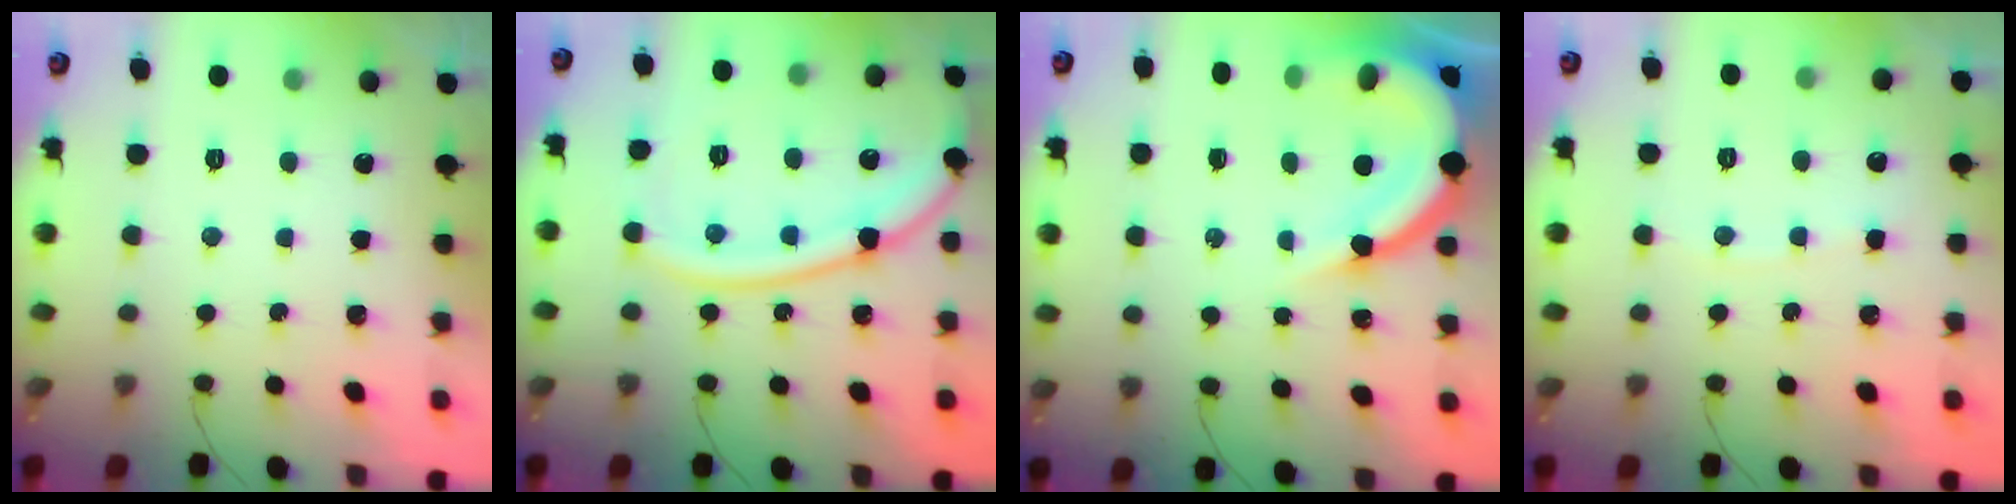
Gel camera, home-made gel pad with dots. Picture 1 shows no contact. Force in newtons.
{"total": 16.2, "press": 16.2, "slide": 1.0}
{"total": 14.4, "press": 14.3, "slide": 1.5}
{"total": 3.0, "press": 3.0, "slide": 0.4}